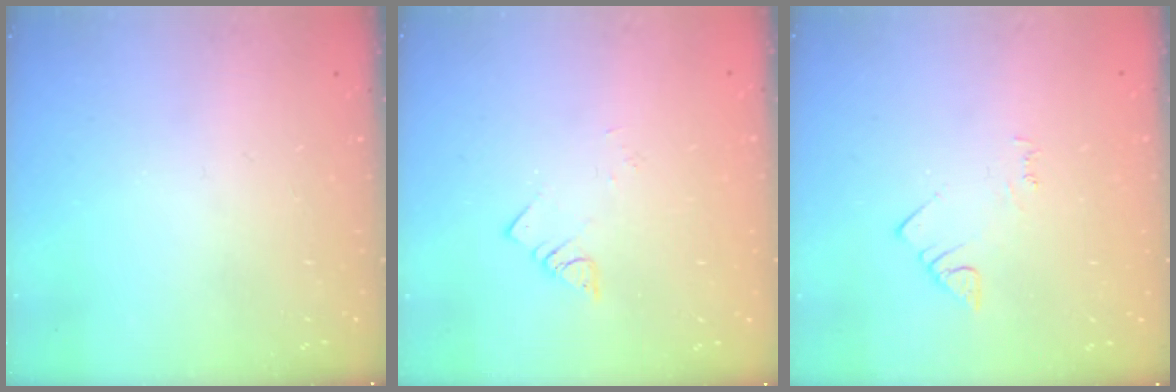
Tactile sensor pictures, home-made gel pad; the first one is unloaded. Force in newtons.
{"total": 1.9, "press": 1.9, "slide": 0.1}
{"total": 2.5, "press": 2.5, "slide": 0.4}